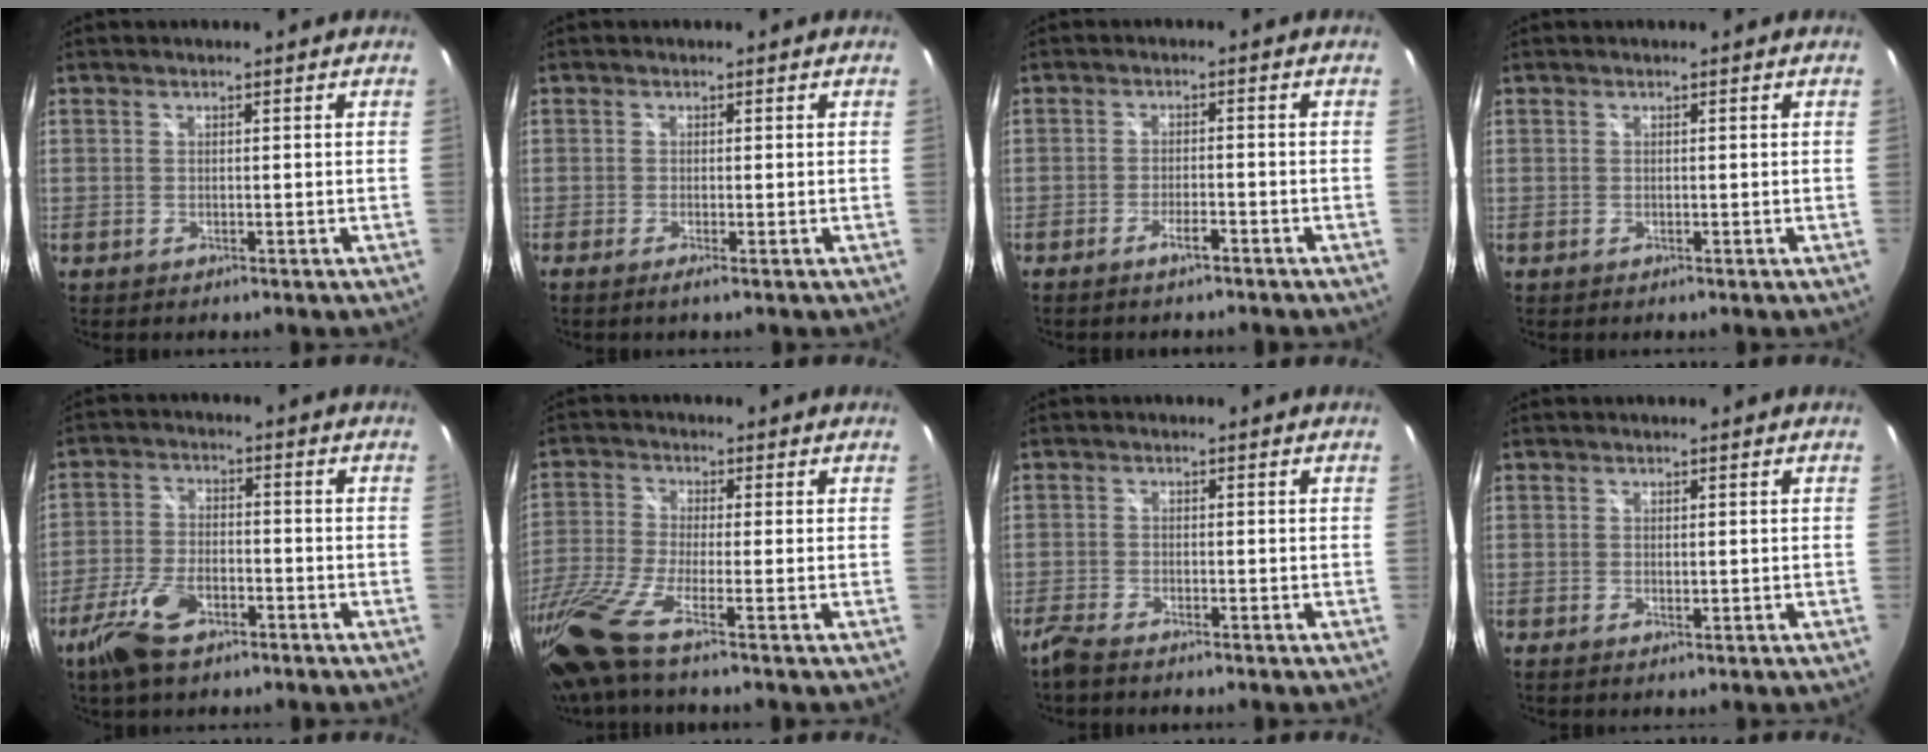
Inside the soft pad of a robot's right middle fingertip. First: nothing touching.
{"total": 1.1, "force": [-0.5, -0.5, 0.9], "torque": [-0.015, -0.003, -0.011]}
{"total": 2.7, "force": [-2.2, 0.3, 1.5], "torque": [-0.041, 0.003, -0.038]}
{"total": 0.0}
{"total": 9.6, "force": [-6.0, 4.4, 6.1], "torque": [-0.146, -0.009, -0.116]}
{"total": 11.9, "force": [-8.6, -0.1, 8.3], "torque": [-0.189, -0.041, -0.173]}
{"total": 3.2, "force": [-2.8, 0.5, 1.5], "torque": [-0.045, -0.007, -0.055]}
{"total": 0.6, "force": [0.1, 0.2, 0.6], "torque": [-0.009, 0.002, 0.001]}